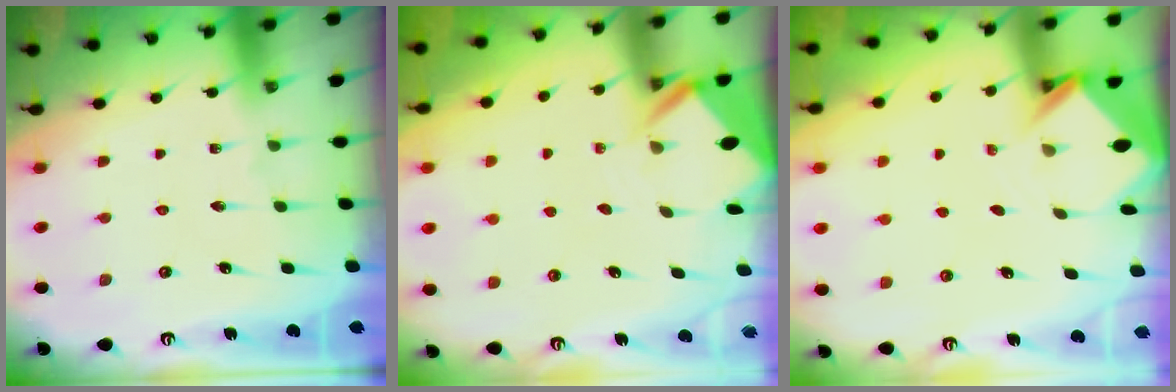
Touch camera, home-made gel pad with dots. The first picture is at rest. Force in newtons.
{"total": 3.7, "press": 3.7, "slide": 0.3}
{"total": 3.1, "press": 3.1, "slide": 0.2}